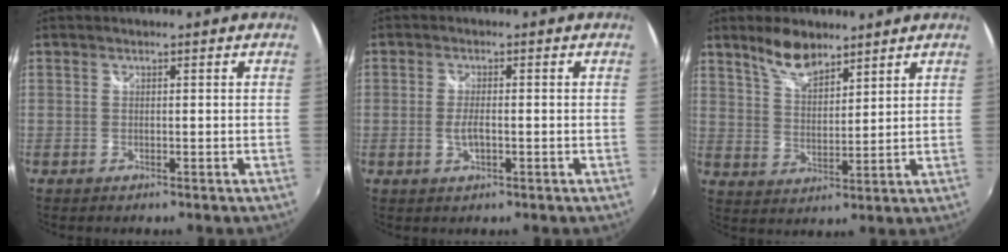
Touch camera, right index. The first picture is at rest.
{"total": 2.7, "force": [-0.7, 0.9, 2.4], "torque": [-0.049, -0.004, -0.014]}
{"total": 7.5, "force": [5.8, 2.9, 3.8], "torque": [-0.065, 0.003, 0.111]}